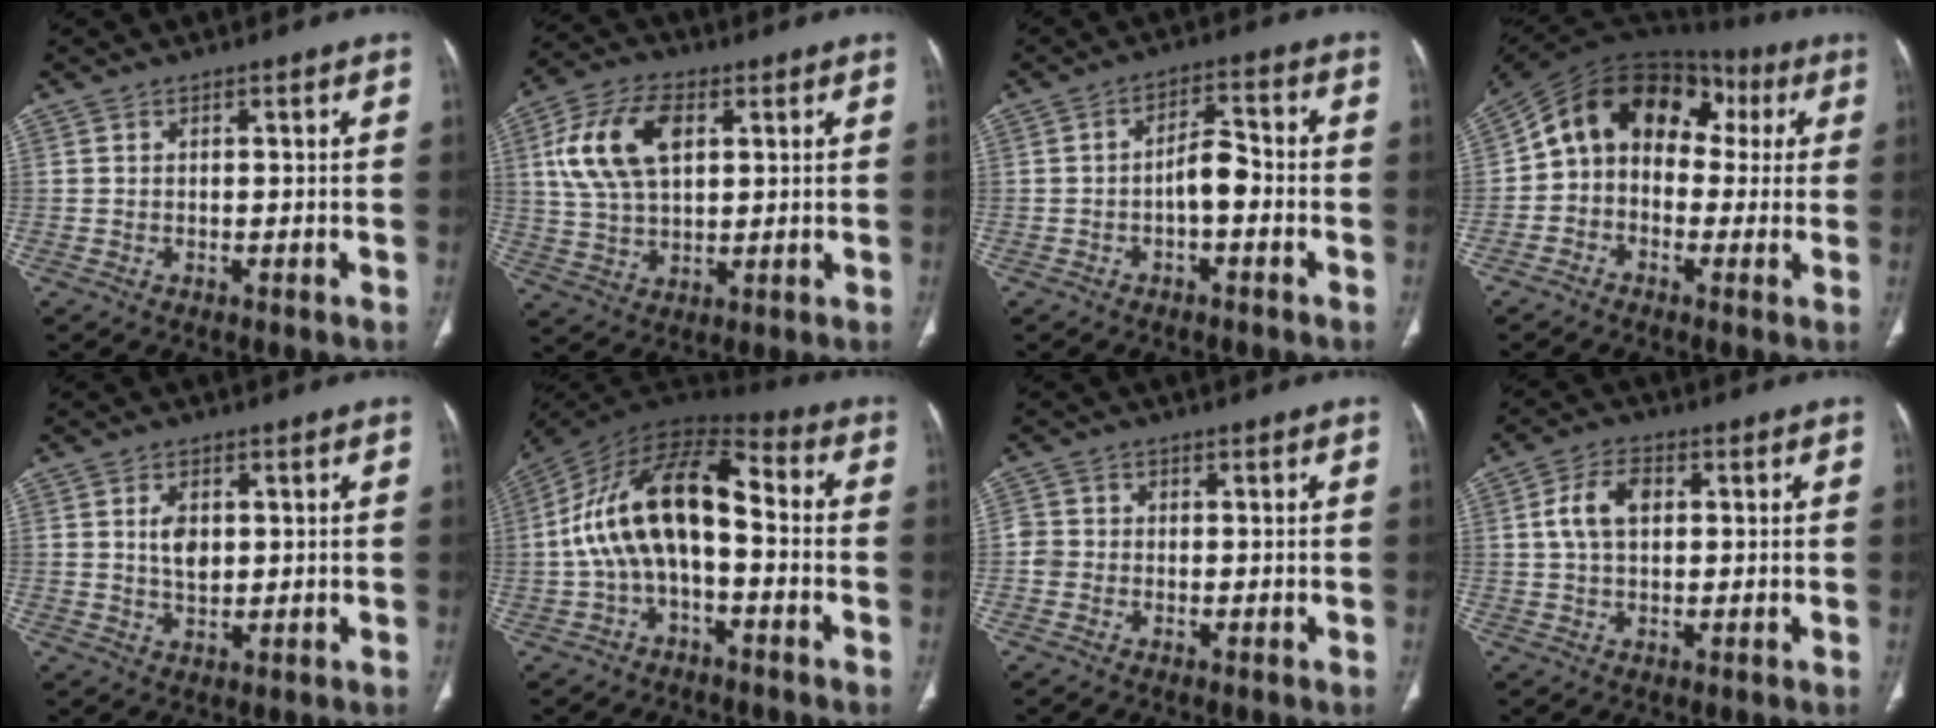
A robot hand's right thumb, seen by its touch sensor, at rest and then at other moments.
{"total": 14.3, "force": [4.1, 8.3, 10.8], "torque": [-0.205, 0.004, 0.079]}
{"total": 5.4, "force": [-1.5, 2.5, 4.5], "torque": [-0.065, 0.029, -0.031]}
{"total": 16.8, "force": [3.0, 12.3, 11.1], "torque": [-0.137, 0.057, 0.035]}
{"total": 4.6, "force": [0.9, 3.0, 3.4], "torque": [-0.049, -0.007, 0.018]}
{"total": 17.0, "force": [-1.3, 8.9, 14.4], "torque": [-0.256, 0.056, -0.034]}
{"total": 2.5, "force": [-0.5, 2.4, 0.7], "torque": [-0.001, 0.009, -0.015]}
{"total": 6.8, "force": [1.3, 4.2, 5.2], "torque": [-0.099, 0.013, 0.022]}